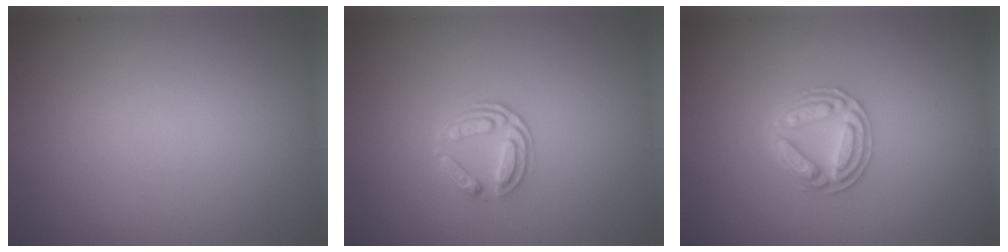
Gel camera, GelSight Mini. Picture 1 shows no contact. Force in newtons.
{"total": 2.0, "press": 1.4, "slide": 1.4}
{"total": 2.9, "press": 2.9, "slide": 0.5}